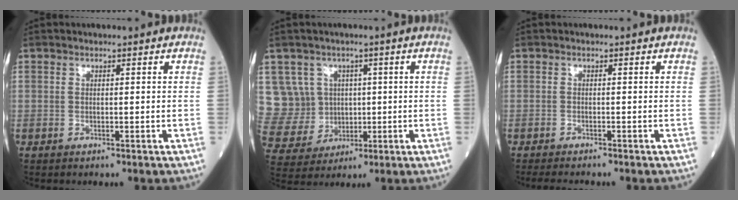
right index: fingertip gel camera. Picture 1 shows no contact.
{"total": 9.3, "force": [2.4, 8.9, 1.3], "torque": [-0.046, 0.041, 0.063]}
{"total": 4.5, "force": [-4.0, 0.4, 2.1], "torque": [-0.025, -0.009, -0.058]}